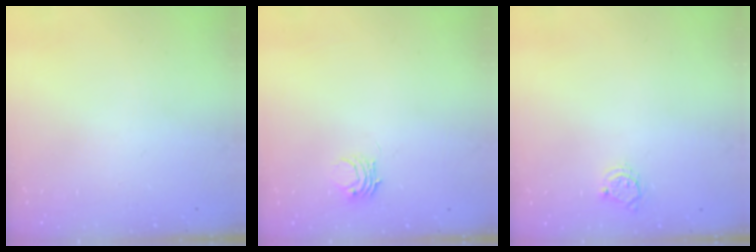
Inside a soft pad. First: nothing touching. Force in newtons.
{"total": 3.8, "press": 3.8, "slide": 0.1}
{"total": 4.8, "press": 4.8, "slide": 0.4}